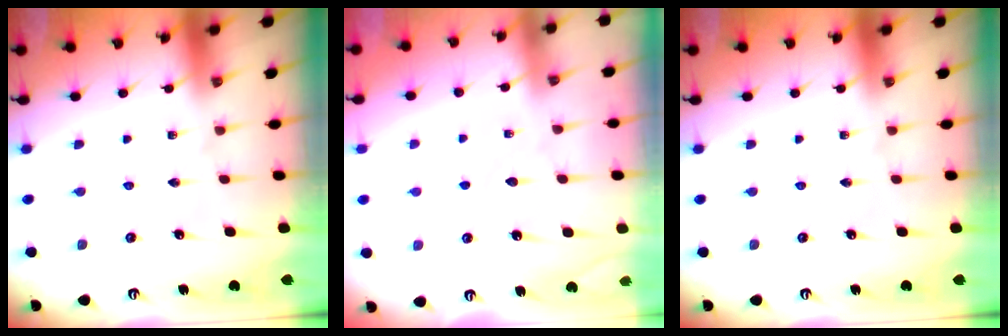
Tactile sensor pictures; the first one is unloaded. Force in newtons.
{"total": 4.2, "press": 4.2, "slide": 0.5}
{"total": 0.0}